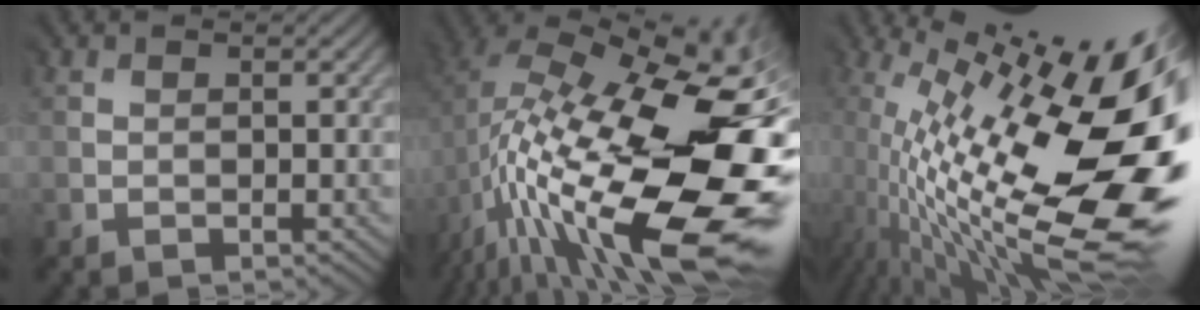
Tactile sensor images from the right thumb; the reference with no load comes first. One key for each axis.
{"total": 19.6, "fx": -4.1, "fy": 8.2, "fz": 17.3, "tx": -0.307, "ty": 0.006, "tz": -0.085}
{"total": 17.2, "fx": -0.7, "fy": 5.3, "fz": 16.3, "tx": -0.270, "ty": -0.018, "tz": 0.000}